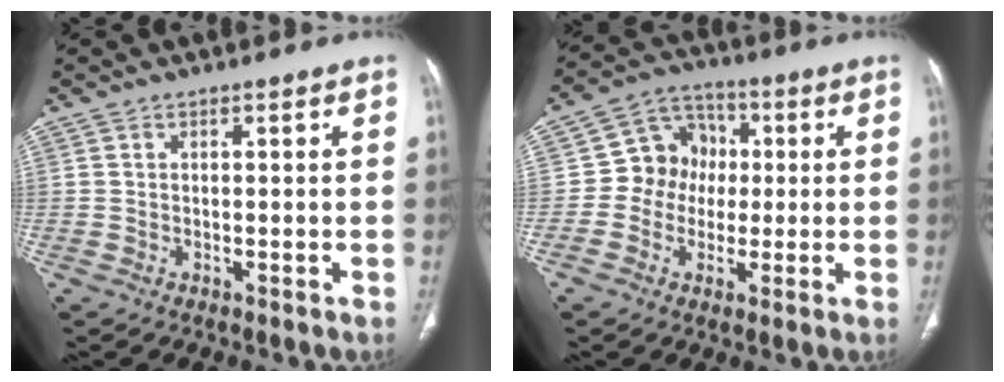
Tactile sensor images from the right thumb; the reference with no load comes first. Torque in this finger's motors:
{"motor_torque": [-0.27, 0.42, -0.05, -0.13, 0.01]}